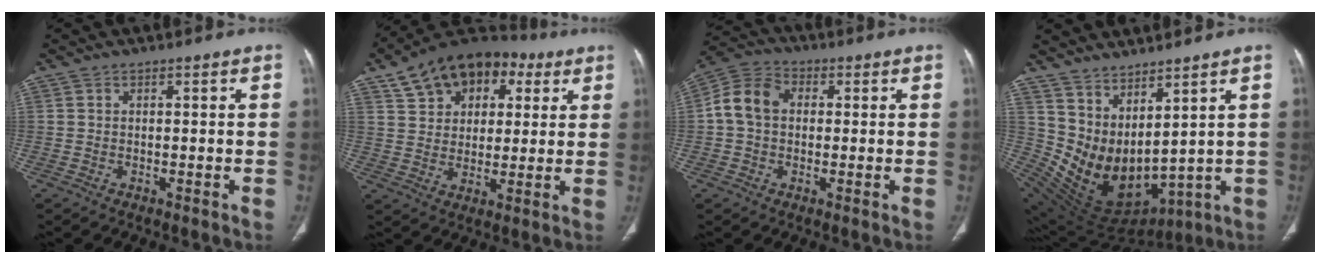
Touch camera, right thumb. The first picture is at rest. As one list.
[{"total": 17.4, "force": [8.2, 11.6, 10.1], "torque": [-0.123, 0.014, 0.130]}, {"total": 8.5, "force": [0.6, 6.5, 5.4], "torque": [-0.097, 0.027, 0.002]}, {"total": 12.8, "force": [6.4, 6.5, 8.9], "torque": [-0.122, -0.051, 0.157]}]